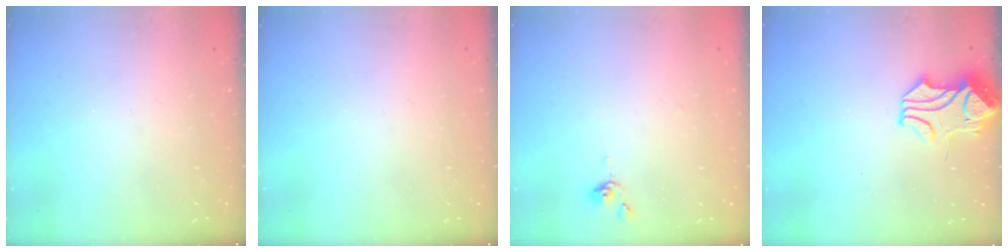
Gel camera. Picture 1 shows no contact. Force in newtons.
{"total": 0.0}
{"total": 0.0}
{"total": 2.1, "press": 2.0, "slide": 0.7}